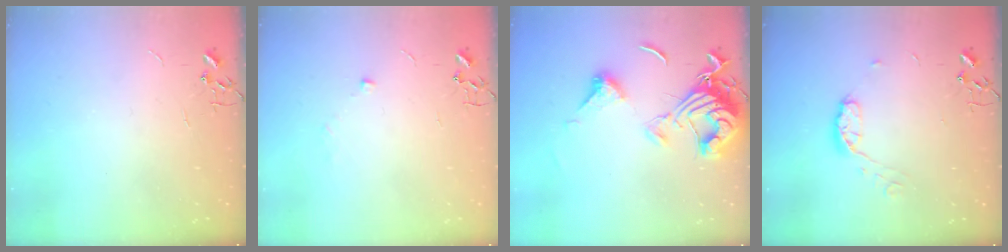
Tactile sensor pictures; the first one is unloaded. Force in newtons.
{"total": 4.3, "press": 4.2, "slide": 1.2}
{"total": 14.7, "press": 14.6, "slide": 1.5}
{"total": 7.6, "press": 7.6, "slide": 0.5}